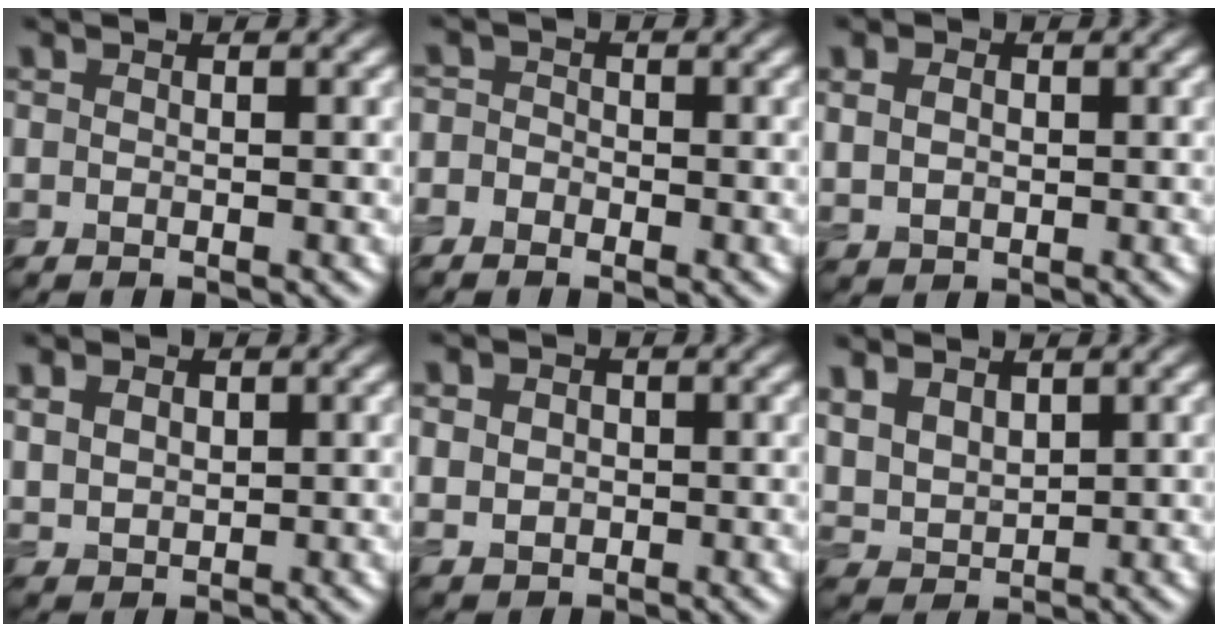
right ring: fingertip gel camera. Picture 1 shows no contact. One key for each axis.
{"total": 2.0, "fx": -1.0, "fy": 1.6, "fz": 0.5, "tx": 0.008, "ty": 0.011, "tz": -0.027}
{"total": 2.9, "fx": 0.8, "fy": 2.3, "fz": 1.7, "tx": -0.035, "ty": 0.013, "tz": 0.012}
{"total": 3.4, "fx": 1.4, "fy": 2.5, "fz": 1.8, "tx": -0.050, "ty": 0.009, "tz": 0.025}
{"total": 3.6, "fx": 0.8, "fy": 3.0, "fz": 1.7, "tx": -0.033, "ty": 0.014, "tz": 0.001}
{"total": 4.9, "fx": 2.4, "fy": 3.2, "fz": 2.8, "tx": -0.086, "ty": 0.008, "tz": 0.053}